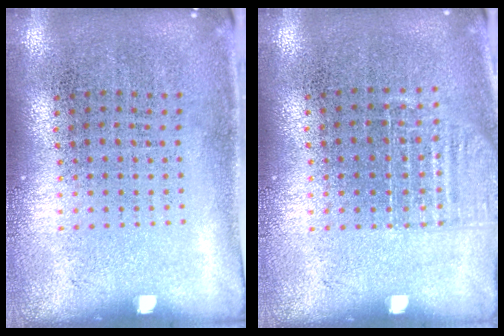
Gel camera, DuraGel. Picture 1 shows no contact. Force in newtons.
{"total": 1.1, "press": 0.9, "slide": 0.5}